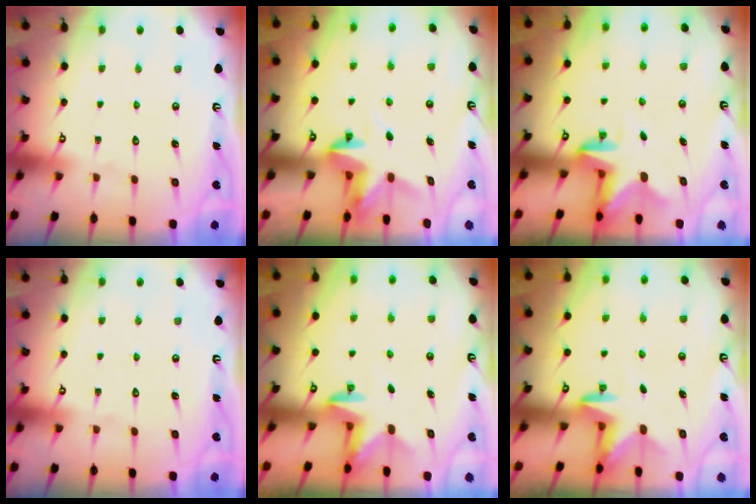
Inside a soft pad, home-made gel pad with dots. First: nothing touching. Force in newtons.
{"total": 3.7, "press": 3.7, "slide": 0.4}
{"total": 2.4, "press": 2.3, "slide": 0.4}
{"total": 0.0}
{"total": 2.8, "press": 2.7, "slide": 0.7}
{"total": 3.0, "press": 2.9, "slide": 0.7}